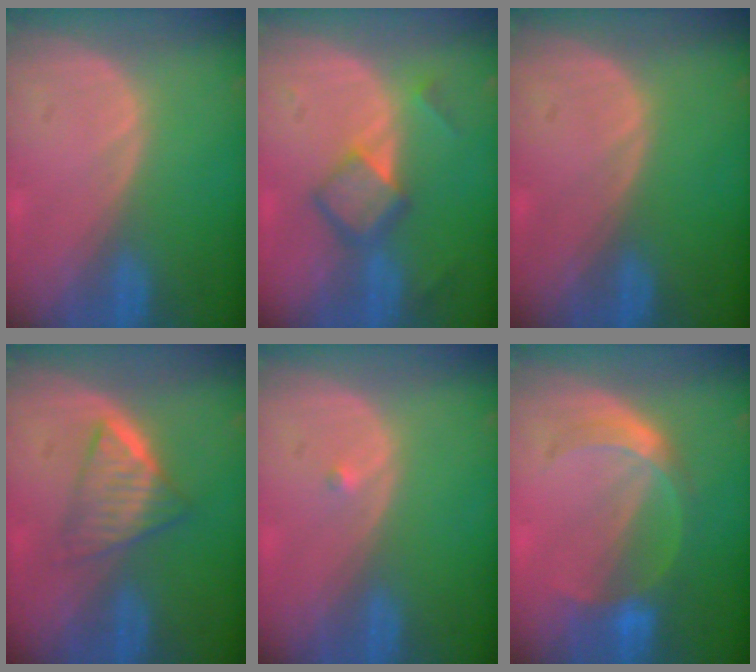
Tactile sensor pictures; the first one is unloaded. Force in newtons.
{"total": 5.9, "press": 5.0, "slide": 3.1}
{"total": 0.0}
{"total": 6.4, "press": 5.4, "slide": 3.4}
{"total": 0.5, "press": 0.4, "slide": 0.3}
{"total": 5.8, "press": 5.3, "slide": 2.3}